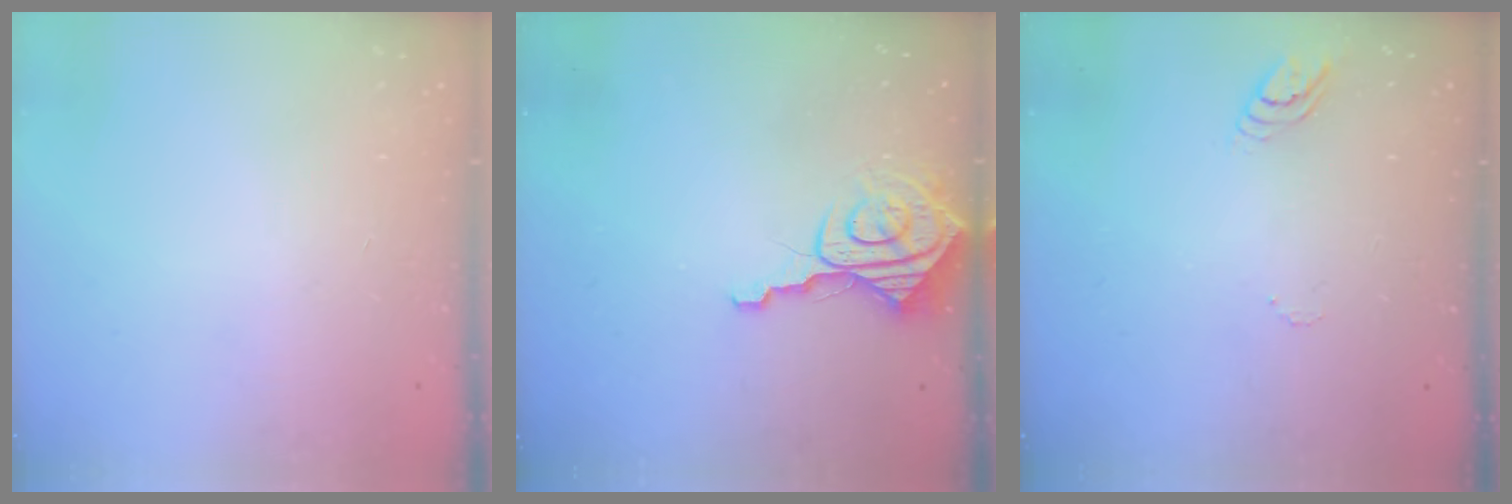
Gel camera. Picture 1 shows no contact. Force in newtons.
{"total": 8.8, "press": 8.7, "slide": 0.8}
{"total": 3.8, "press": 3.8, "slide": 0.3}